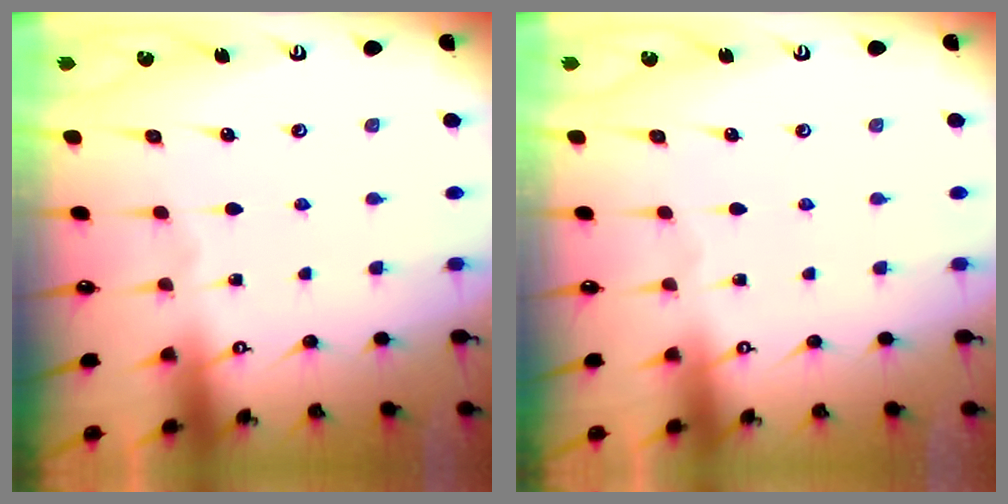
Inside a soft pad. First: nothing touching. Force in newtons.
{"total": 0.0}